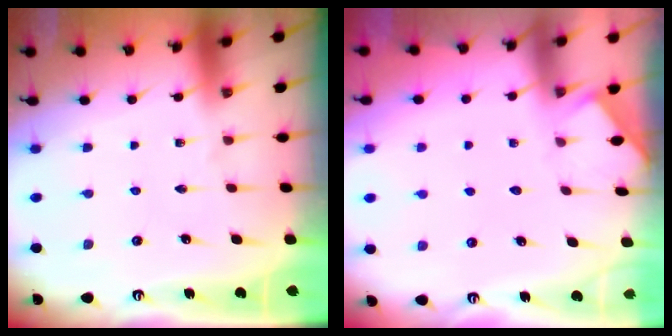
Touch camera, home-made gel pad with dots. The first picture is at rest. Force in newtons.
{"total": 1.2, "press": 1.2, "slide": 0.2}